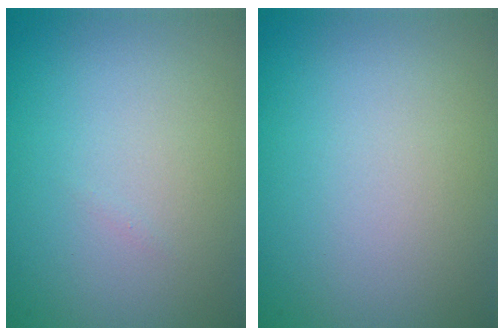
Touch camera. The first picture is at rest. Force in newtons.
{"total": 0.0}